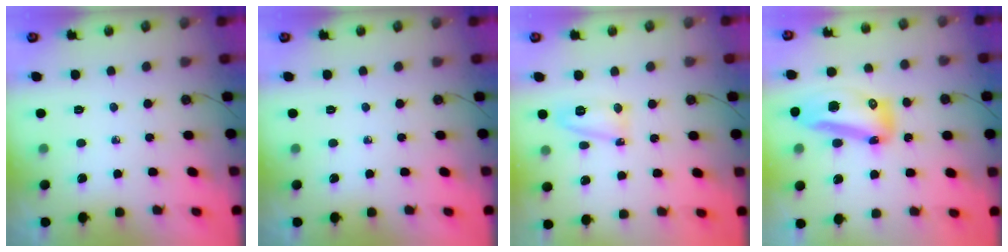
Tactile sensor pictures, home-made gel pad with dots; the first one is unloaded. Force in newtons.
{"total": 0.0}
{"total": 7.8, "press": 7.8, "slide": 0.7}
{"total": 15.3, "press": 15.2, "slide": 1.9}